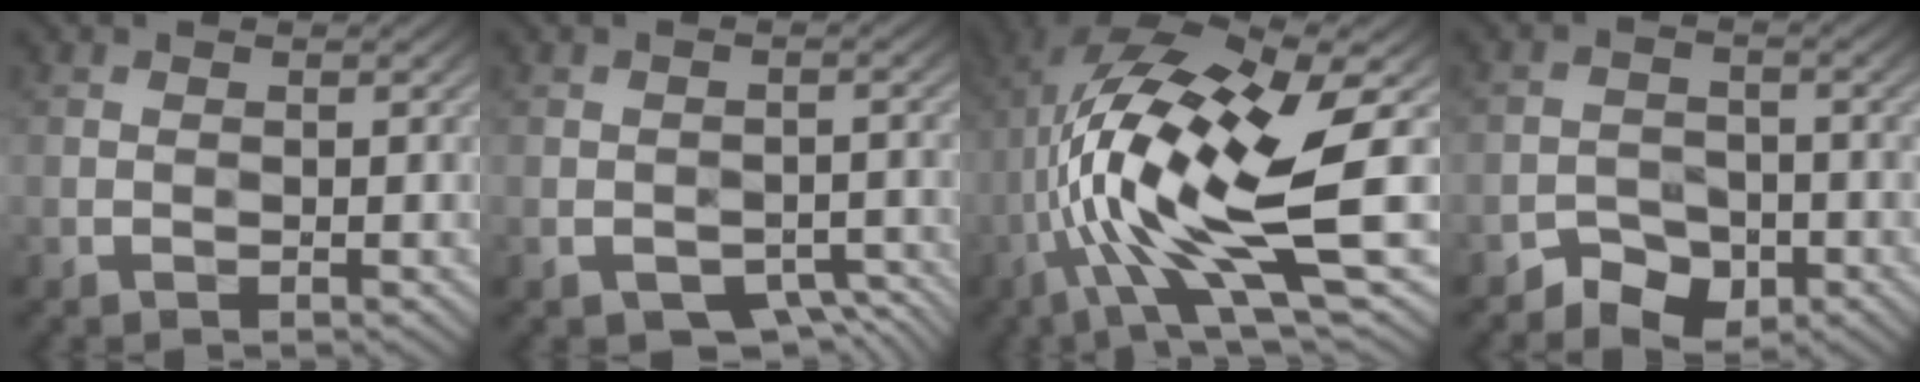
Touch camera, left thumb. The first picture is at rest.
{"total": 6.6, "force": [-4.8, 3.7, 2.7], "torque": [-0.026, 0.000, -0.053]}
{"total": 15.5, "force": [-1.9, 4.2, 14.8], "torque": [-0.286, 0.006, -0.022]}
{"total": 3.8, "force": [-2.9, 2.2, 1.1], "torque": [-0.014, -0.002, -0.053]}